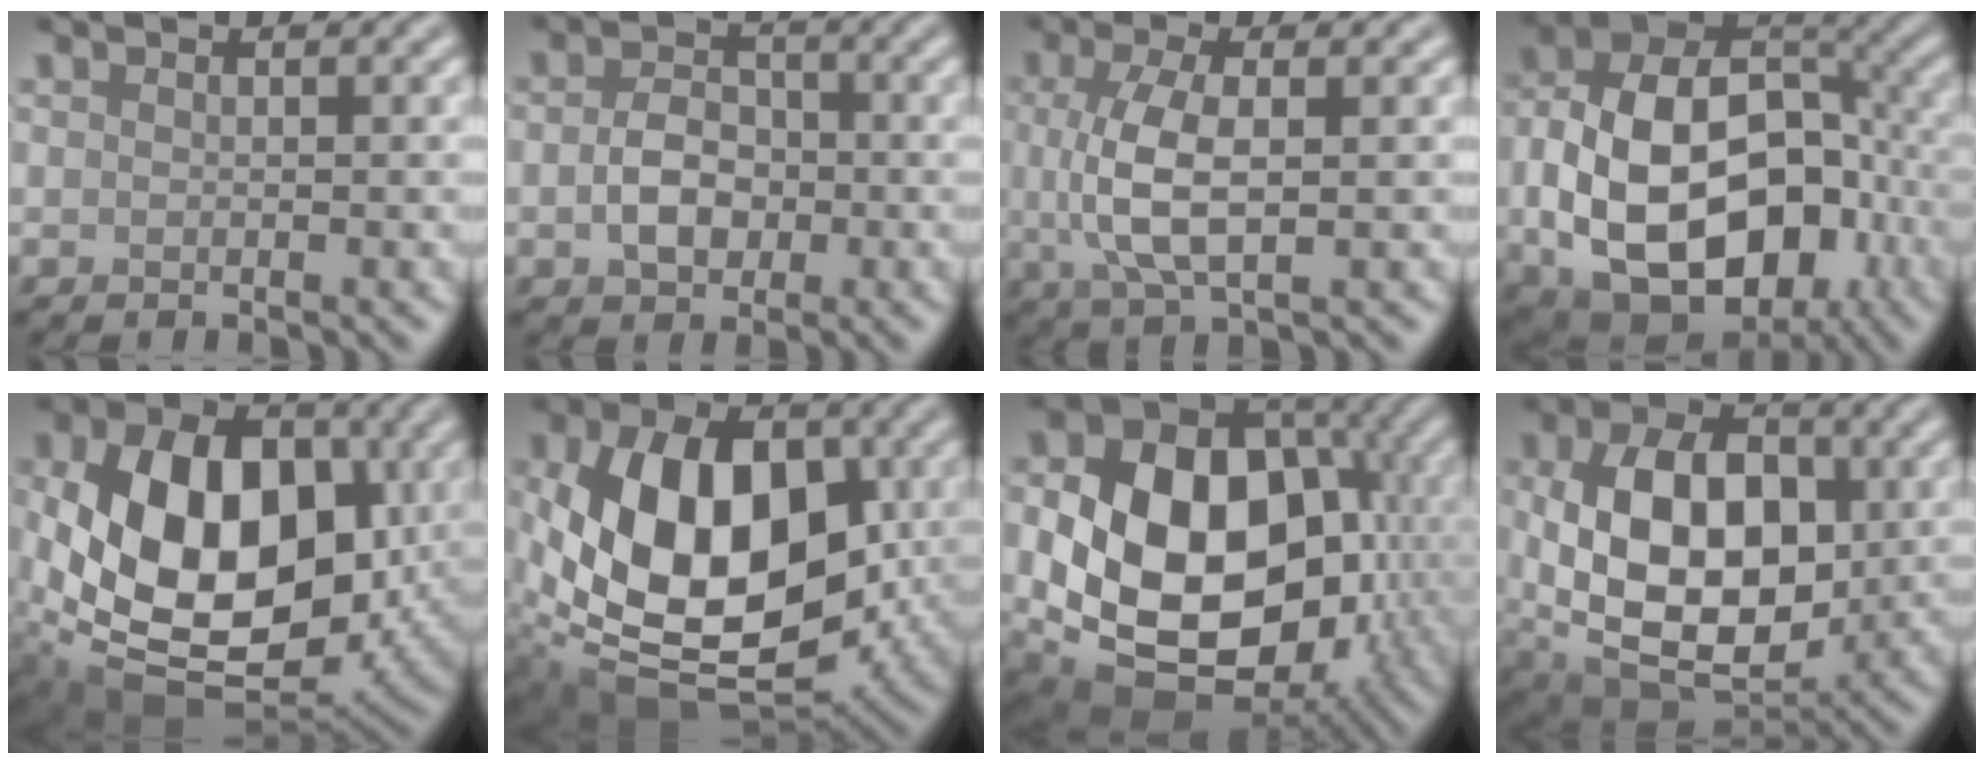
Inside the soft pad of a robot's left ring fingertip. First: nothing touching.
{"total": 3.6, "force": [-0.6, 2.6, 2.4], "torque": [-0.045, 0.004, -0.017]}
{"total": 5.2, "force": [0.2, 1.9, 4.8], "torque": [-0.107, 0.002, 0.003]}
{"total": 15.7, "force": [-2.9, 10.7, 11.1], "torque": [-0.198, -0.020, -0.048]}
{"total": 14.0, "force": [0.6, 9.5, 10.3], "torque": [-0.191, -0.016, 0.019]}
{"total": 13.9, "force": [0.5, 9.0, 10.5], "torque": [-0.189, -0.011, 0.016]}
{"total": 17.5, "force": [-1.6, 12.4, 12.2], "torque": [-0.184, -0.017, -0.017]}
{"total": 13.8, "force": [0.4, 9.0, 10.5], "torque": [-0.187, -0.003, 0.017]}